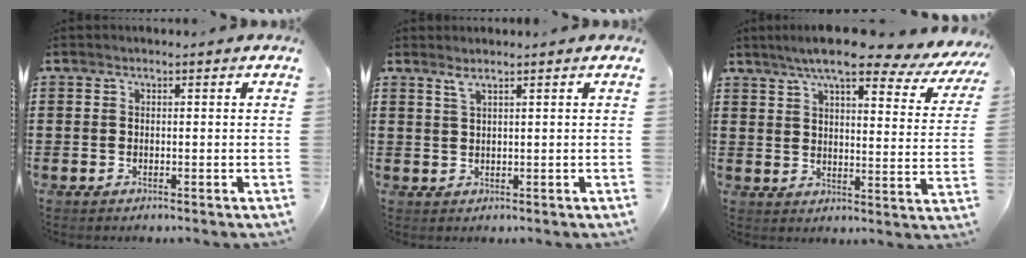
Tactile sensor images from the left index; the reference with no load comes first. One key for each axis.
{"total": 1.6, "fx": 1.1, "fy": 0.1, "fz": 1.2, "tx": -0.026, "ty": 0.000, "tz": 0.019}
{"total": 9.5, "fx": 7.9, "fy": 1.4, "fz": 5.0, "tx": -0.101, "ty": -0.035, "tz": 0.131}